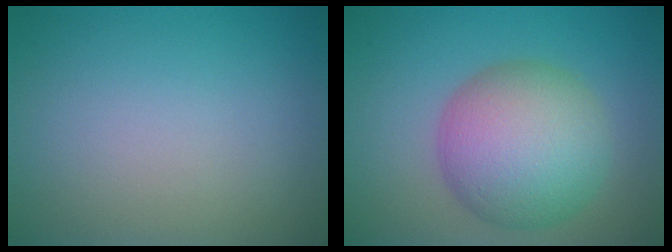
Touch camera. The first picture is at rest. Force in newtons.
{"total": 8.7, "press": 8.7, "slide": 0.2}